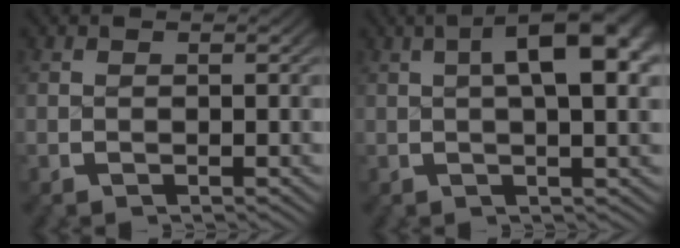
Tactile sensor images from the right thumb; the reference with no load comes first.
{"total": 8.8, "force": [2.8, 3.9, 7.3], "torque": [-0.079, 0.030, 0.025]}